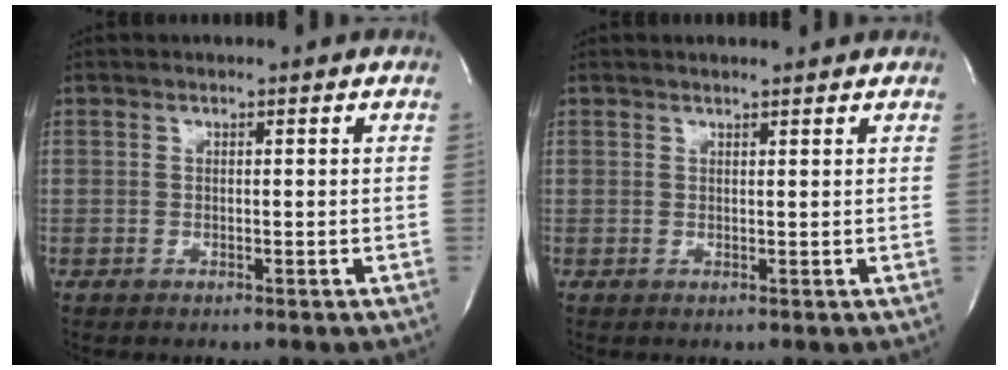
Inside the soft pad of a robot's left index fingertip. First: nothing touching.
{"total": 2.1, "force": [1.9, 0.2, 0.9], "torque": [-0.014, 0.008, 0.027]}